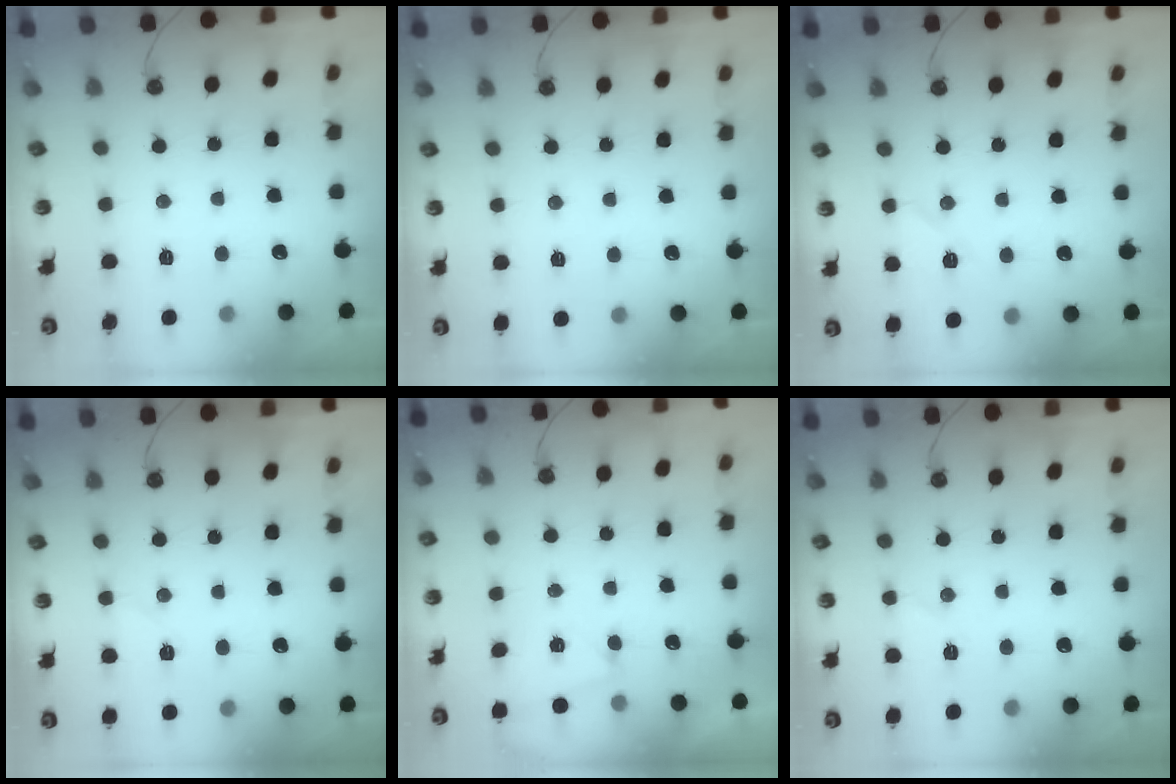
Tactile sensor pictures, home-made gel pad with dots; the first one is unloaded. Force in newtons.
{"total": 2.6, "press": 1.3, "slide": 2.2}
{"total": 7.0, "press": 7.0, "slide": 0.5}
{"total": 5.2, "press": 5.1, "slide": 0.9}
{"total": 2.5, "press": 1.6, "slide": 1.9}
{"total": 4.8, "press": 4.4, "slide": 2.1}